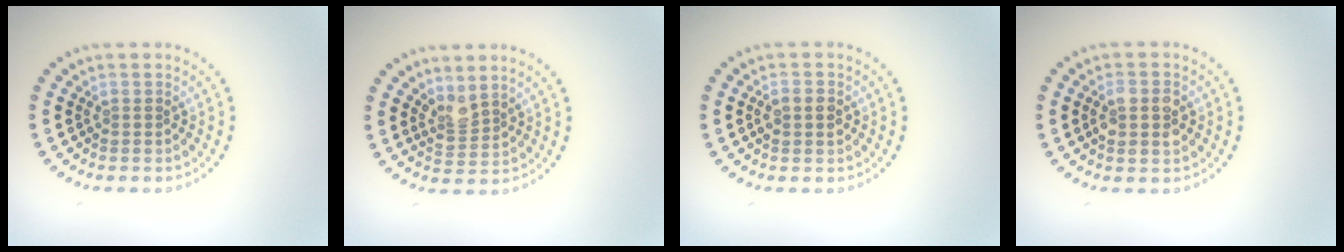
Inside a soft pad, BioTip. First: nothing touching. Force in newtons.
{"total": 2.0, "press": 1.5, "slide": 1.3}
{"total": 1.6, "press": 1.6, "slide": 0.1}
{"total": 2.6, "press": 2.6, "slide": 0.3}